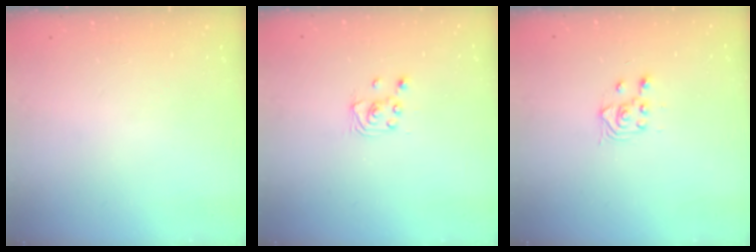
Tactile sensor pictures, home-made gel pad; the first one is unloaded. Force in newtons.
{"total": 2.5, "press": 2.5, "slide": 0.2}
{"total": 3.0, "press": 2.6, "slide": 1.3}